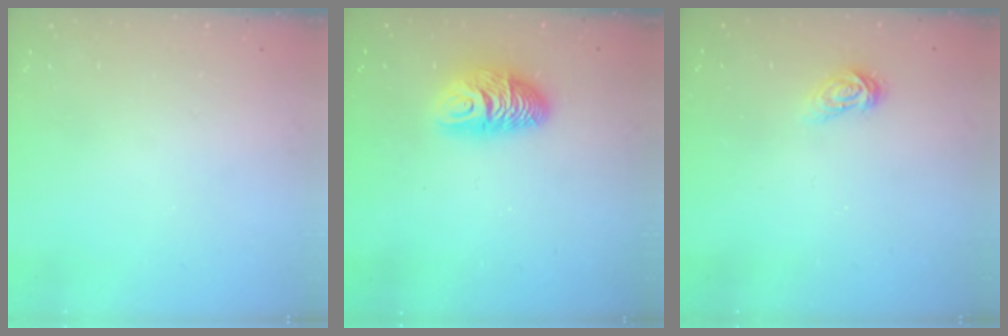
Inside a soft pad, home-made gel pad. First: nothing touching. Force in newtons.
{"total": 9.0, "press": 9.0, "slide": 0.2}
{"total": 3.9, "press": 3.9, "slide": 0.6}